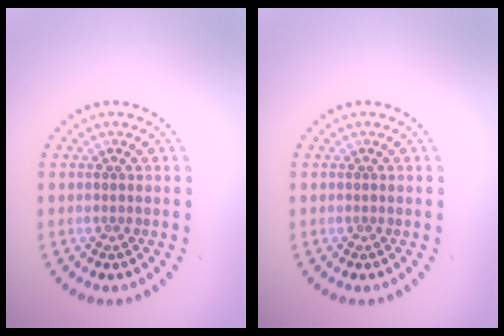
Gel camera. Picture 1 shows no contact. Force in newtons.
{"total": 0.0}